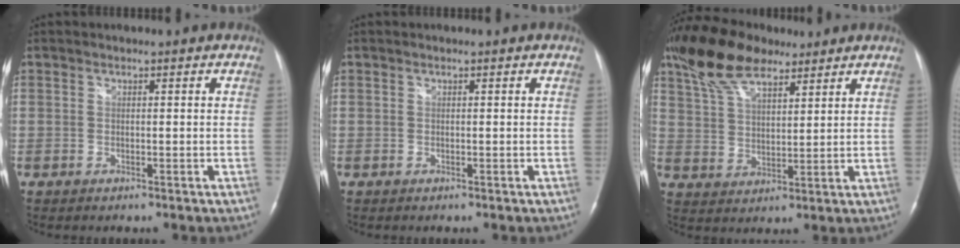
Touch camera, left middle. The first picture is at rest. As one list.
[{"total": 0.0}, {"total": 10.8, "force": [7.7, 4.0, 6.5], "torque": [-0.135, 0.026, 0.147]}]